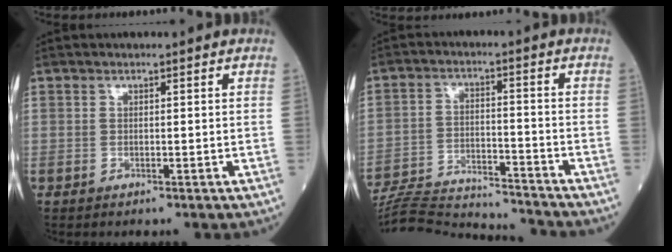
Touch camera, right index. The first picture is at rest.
{"total": 18.3, "force": [-17.7, 0.7, 4.5], "torque": [-0.101, -0.008, -0.269]}